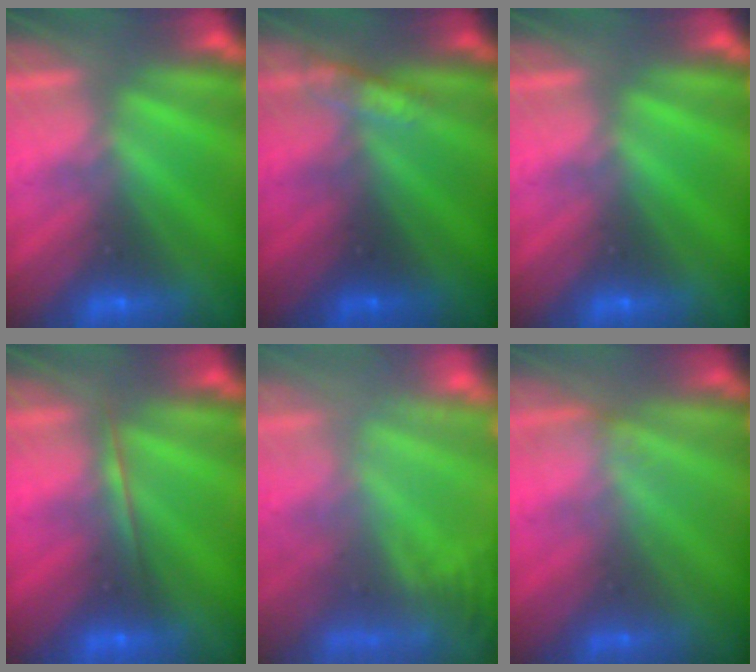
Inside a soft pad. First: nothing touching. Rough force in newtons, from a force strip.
{"total": 3.1}
{"total": 0.0}
{"total": 1.7}
{"total": 5.6}
{"total": 1.7}